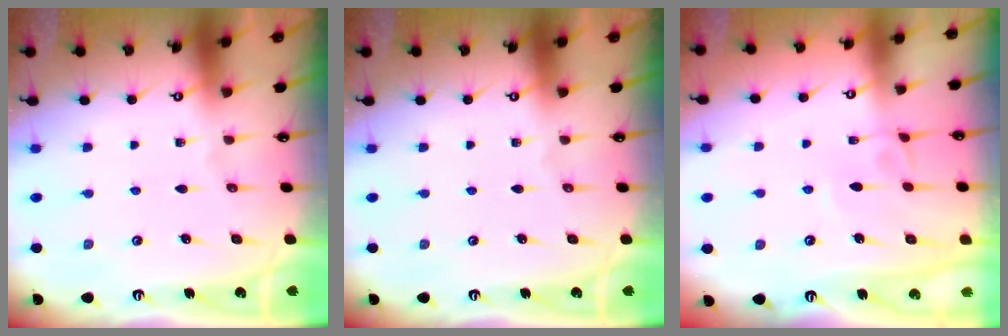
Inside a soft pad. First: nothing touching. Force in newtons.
{"total": 0.0}
{"total": 1.9, "press": 1.9, "slide": 0.2}